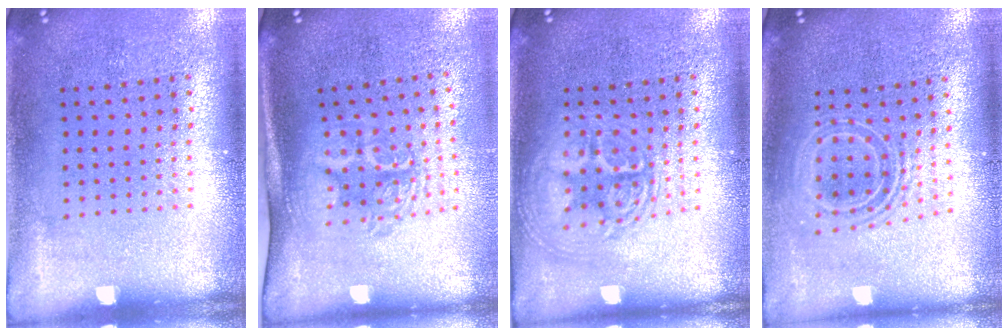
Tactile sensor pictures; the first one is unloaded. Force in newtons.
{"total": 1.7, "press": 1.3, "slide": 1.2}
{"total": 2.6, "press": 2.6, "slide": 0.2}
{"total": 1.6, "press": 1.3, "slide": 1.0}